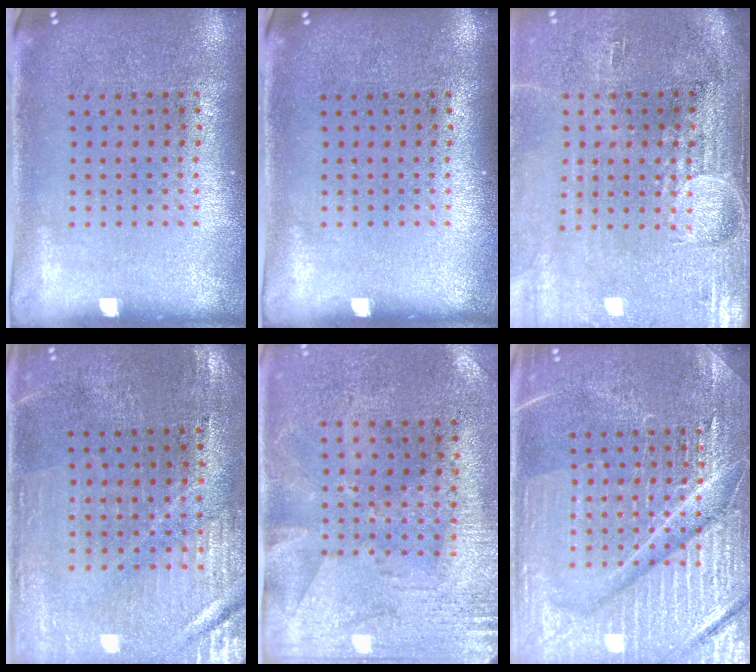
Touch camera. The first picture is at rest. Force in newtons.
{"total": 0.0}
{"total": 4.5, "press": 3.8, "slide": 2.5}
{"total": 0.9, "press": 0.8, "slide": 0.3}
{"total": 2.8, "press": 2.2, "slide": 1.6}
{"total": 7.4, "press": 7.4, "slide": 1.0}